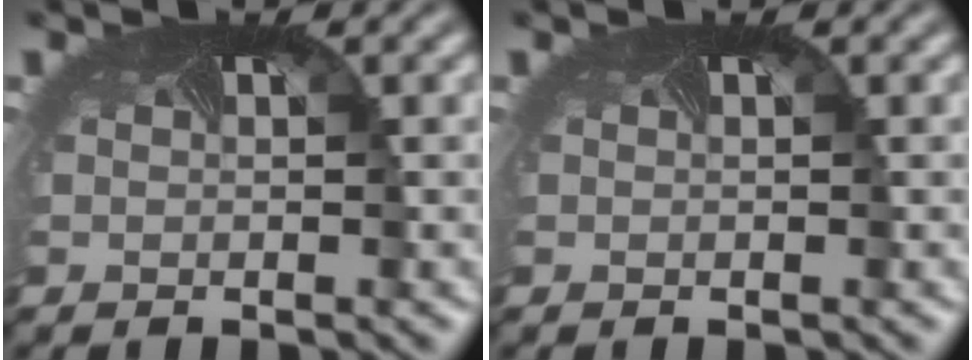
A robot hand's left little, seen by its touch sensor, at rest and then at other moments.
{"total": 0.0}